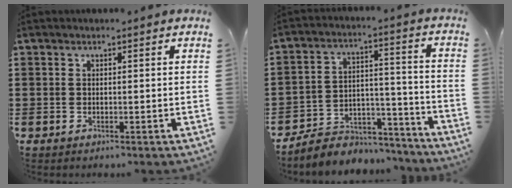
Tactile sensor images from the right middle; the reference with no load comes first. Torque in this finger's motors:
{"motor_torque": [0.67, -0.43, 0.20, 0.05]}